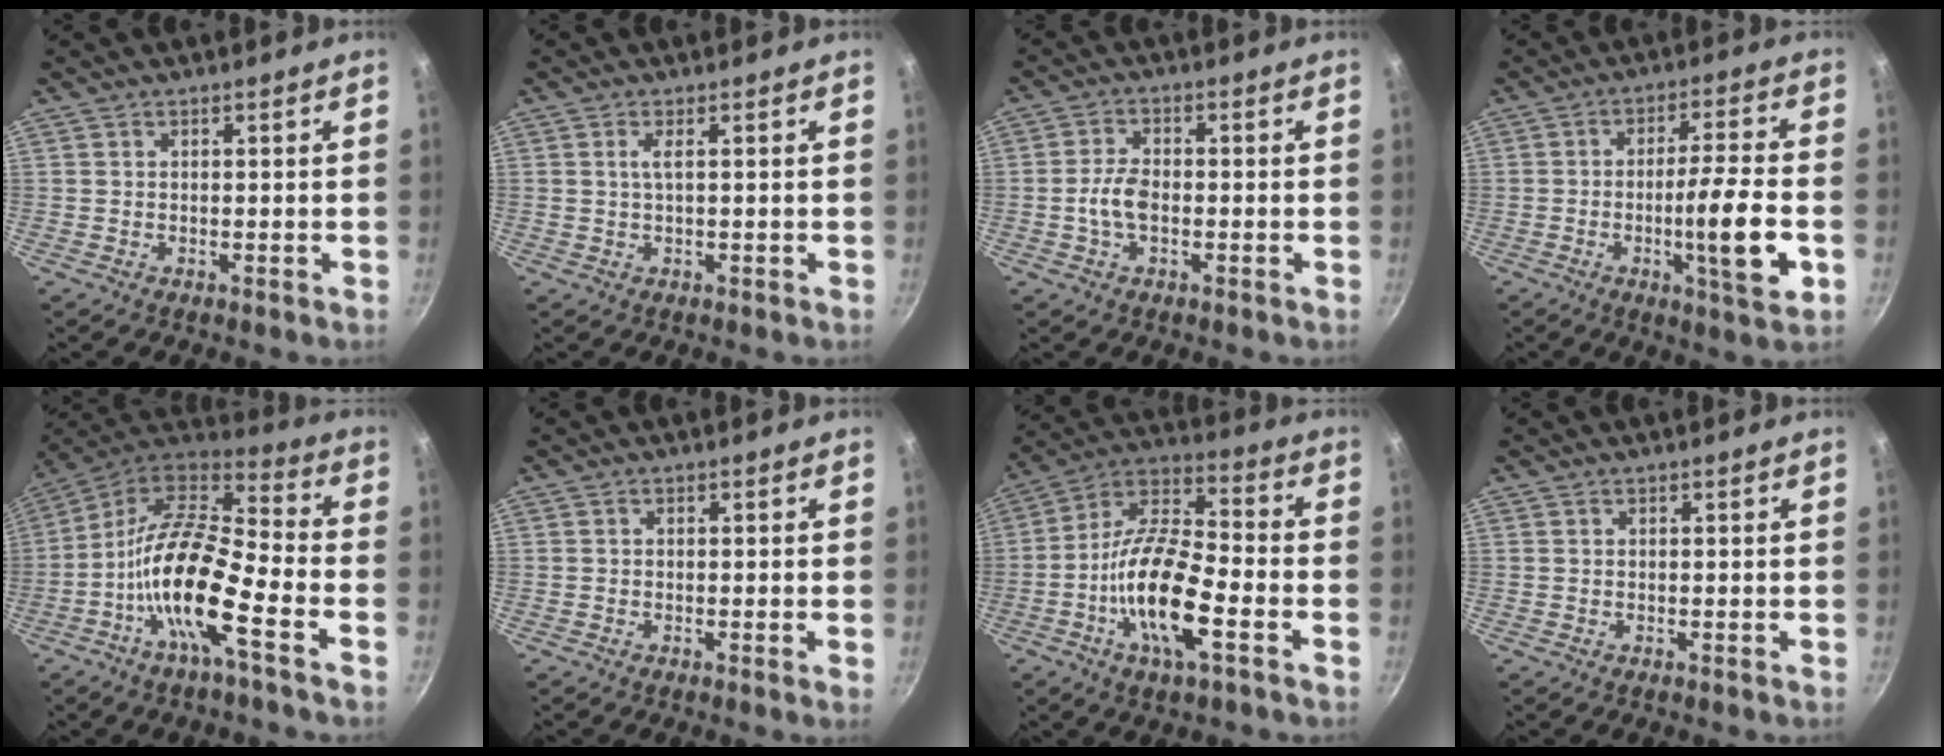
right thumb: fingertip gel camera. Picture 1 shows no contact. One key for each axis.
{"total": 1.7, "fx": 0.4, "fy": 0.2, "fz": 1.6, "tx": -0.036, "ty": 0.001, "tz": 0.010}
{"total": 5.0, "fx": -1.0, "fy": 2.8, "fz": 4.0, "tx": -0.078, "ty": 0.016, "tz": -0.024}
{"total": 12.2, "fx": -3.3, "fy": 1.3, "fz": 11.7, "tx": -0.182, "ty": 0.014, "tz": -0.054}
{"total": 18.9, "fx": -7.1, "fy": 5.3, "fz": 16.7, "tx": -0.303, "ty": 0.052, "tz": -0.153}
{"total": 0.9, "fx": -0.3, "fy": -0.2, "fz": 0.9, "tx": -0.015, "ty": -0.001, "tz": -0.008}
{"total": 17.1, "fx": -5.6, "fy": 6.0, "fz": 15.0, "tx": -0.276, "ty": 0.033, "tz": -0.123}
{"total": 0.0}